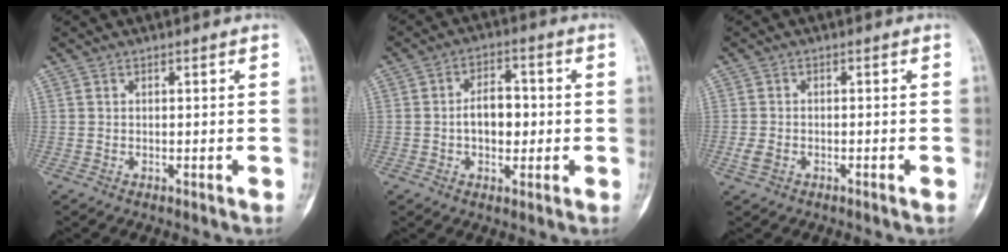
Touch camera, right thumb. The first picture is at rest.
{"total": 7.2, "force": [-0.4, 4.7, 5.5], "torque": [-0.063, 0.016, -0.010]}
{"total": 2.1, "force": [-1.0, 1.3, 1.4], "torque": [-0.039, 0.005, -0.017]}